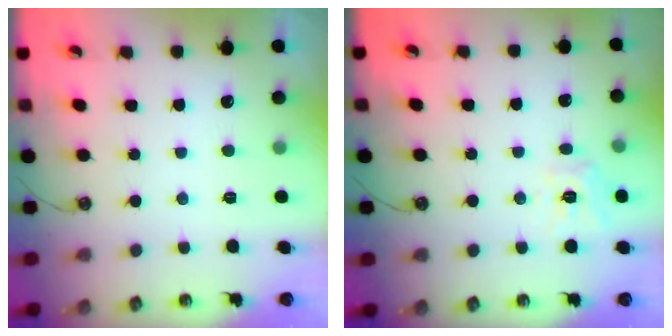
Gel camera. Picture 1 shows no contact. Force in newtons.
{"total": 10.4, "press": 10.4, "slide": 1.0}